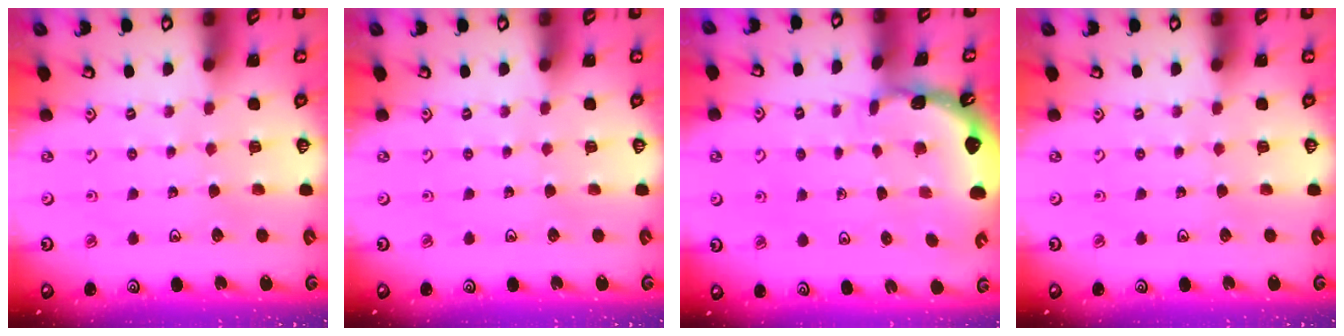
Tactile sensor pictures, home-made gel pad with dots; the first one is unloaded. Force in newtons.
{"total": 0.0}
{"total": 1.2, "press": 1.1, "slide": 0.2}
{"total": 0.0}